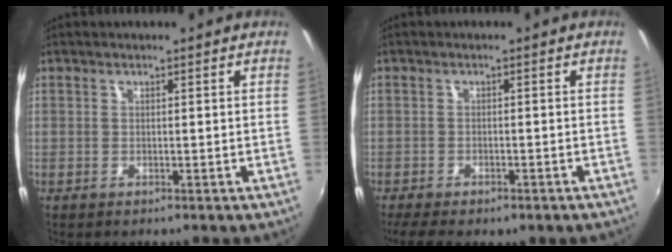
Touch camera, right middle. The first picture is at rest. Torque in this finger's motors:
{"motor_torque": [1.11, -1.03, 0.17, 0.09]}